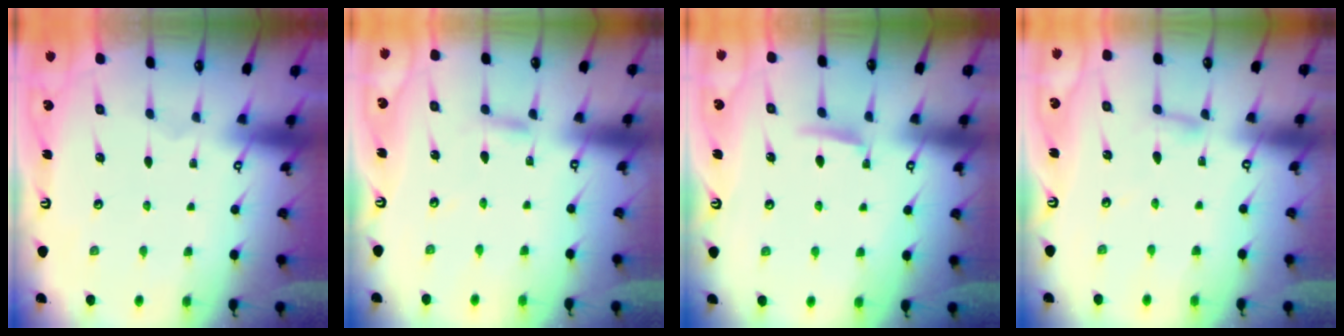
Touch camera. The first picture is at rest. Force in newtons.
{"total": 3.5, "press": 3.5, "slide": 0.4}
{"total": 5.3, "press": 5.2, "slide": 0.9}
{"total": 2.8, "press": 2.8, "slide": 0.2}